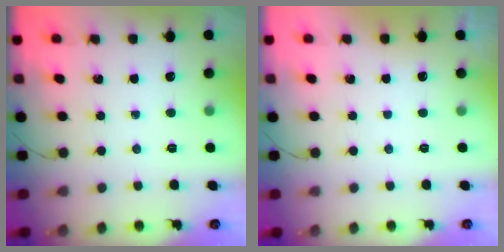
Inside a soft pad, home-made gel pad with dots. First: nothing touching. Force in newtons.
{"total": 3.0, "press": 3.0, "slide": 0.1}